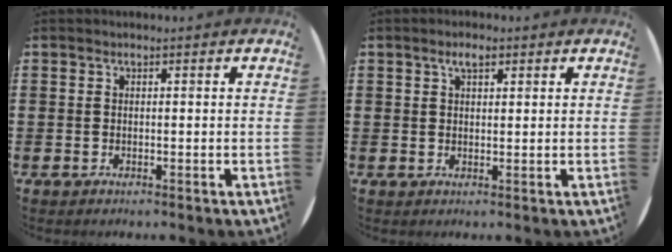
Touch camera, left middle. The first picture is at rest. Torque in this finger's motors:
{"motor_torque": [0.59, -0.66, 0.10, 0.01]}